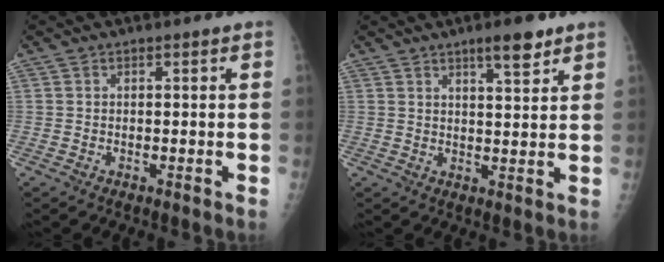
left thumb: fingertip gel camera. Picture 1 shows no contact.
{"total": 5.7, "force": [3.9, 1.3, 4.0], "torque": [-0.053, -0.024, 0.058]}